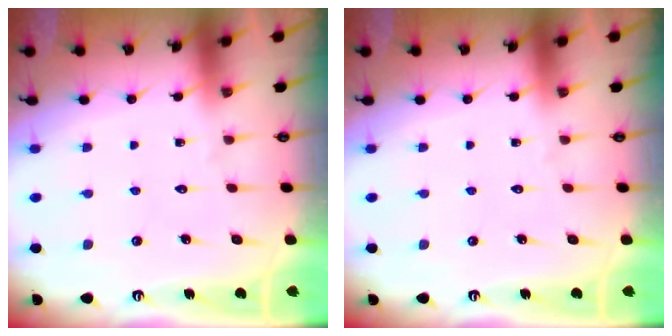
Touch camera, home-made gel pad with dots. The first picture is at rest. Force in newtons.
{"total": 0.0}